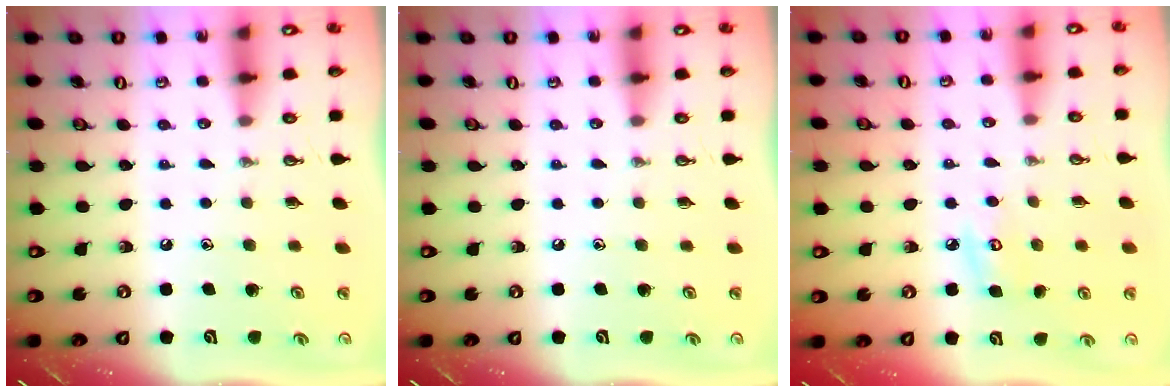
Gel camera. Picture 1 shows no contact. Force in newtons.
{"total": 0.0}
{"total": 6.3, "press": 6.2, "slide": 0.5}